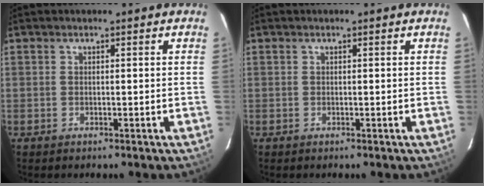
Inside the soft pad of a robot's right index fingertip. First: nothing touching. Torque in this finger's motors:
{"motor_torque": [0.11, 0.14, -0.01, 0.00]}